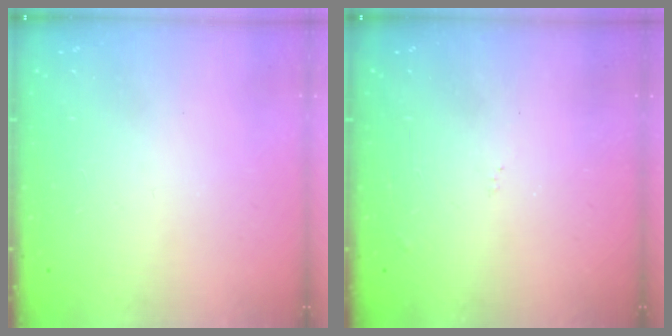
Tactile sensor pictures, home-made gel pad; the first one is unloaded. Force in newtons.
{"total": 6.9, "press": 6.9, "slide": 0.7}